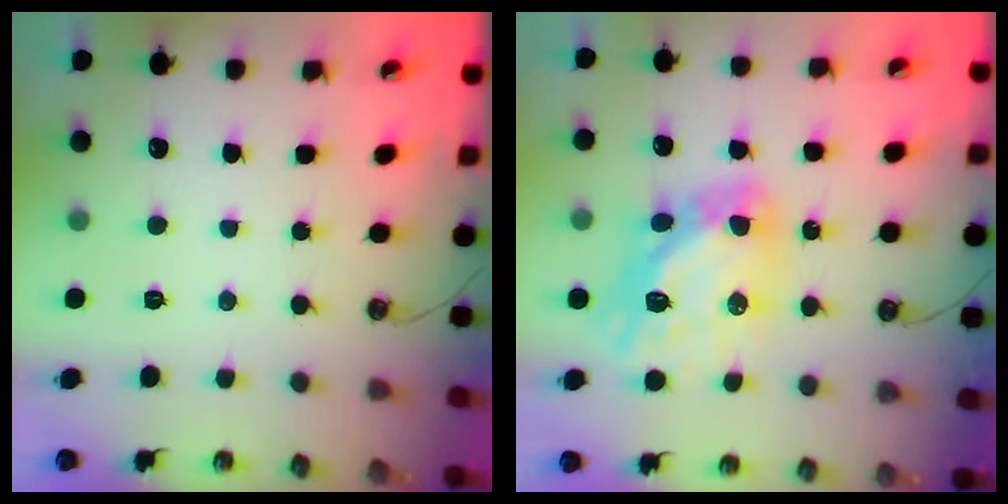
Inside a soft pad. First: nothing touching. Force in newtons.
{"total": 15.2, "press": 15.1, "slide": 1.6}